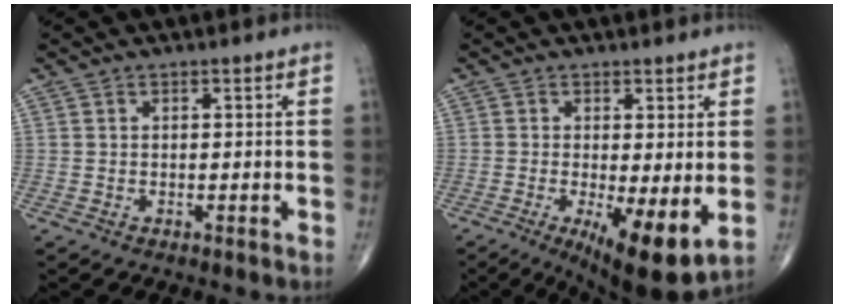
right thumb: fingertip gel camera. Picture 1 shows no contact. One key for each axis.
{"total": 10.5, "fx": -2.1, "fy": 3.0, "fz": 9.8, "tx": -0.151, "ty": -0.028, "tz": -0.028}